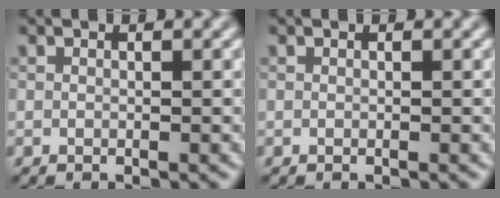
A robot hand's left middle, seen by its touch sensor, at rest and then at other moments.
{"total": 0.0}